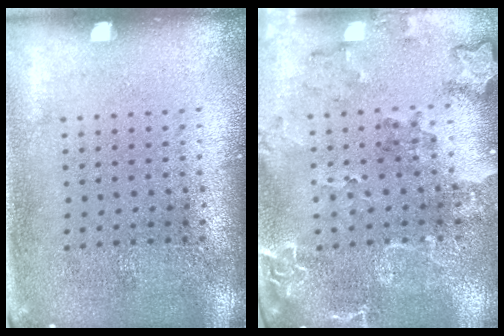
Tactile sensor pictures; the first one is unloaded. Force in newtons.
{"total": 2.1, "press": 1.9, "slide": 0.9}